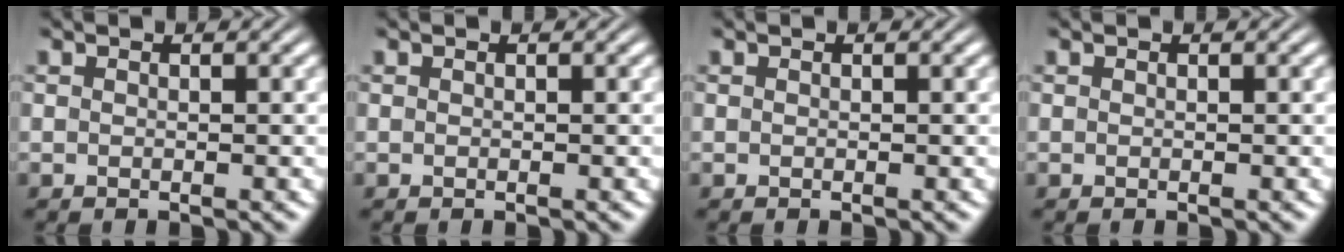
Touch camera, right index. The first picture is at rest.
{"total": 0.0}
{"total": 0.0}
{"total": 0.0}